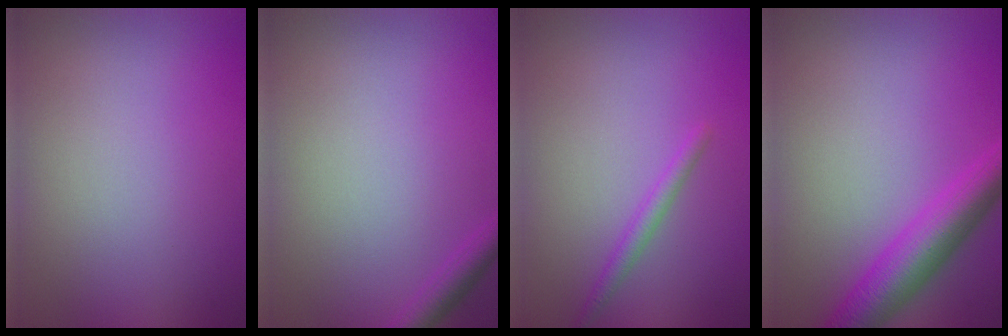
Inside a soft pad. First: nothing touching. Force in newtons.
{"total": 1.7, "press": 1.7, "slide": 0.1}
{"total": 1.5, "press": 1.5, "slide": 0.1}
{"total": 5.6, "press": 5.6, "slide": 0.2}